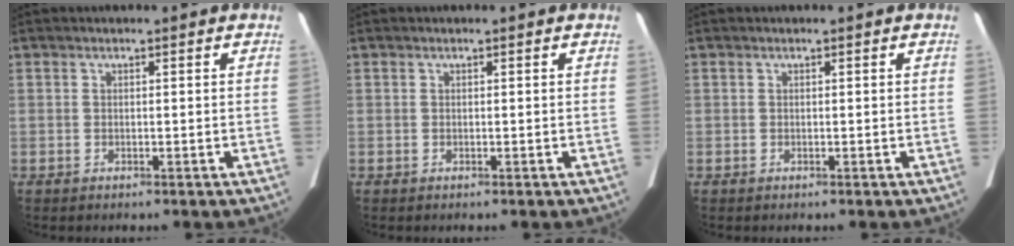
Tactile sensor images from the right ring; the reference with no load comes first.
{"total": 0.0}
{"total": 0.0}